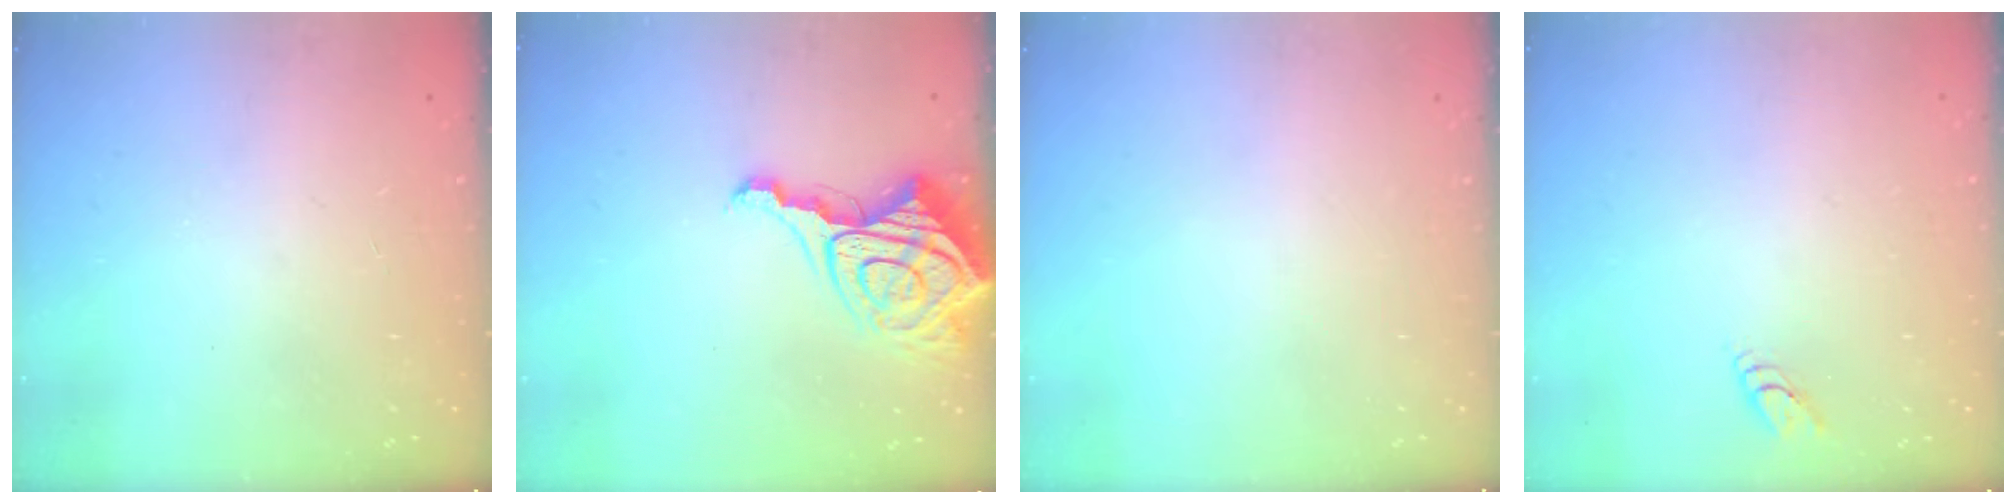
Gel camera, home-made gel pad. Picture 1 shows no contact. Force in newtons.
{"total": 12.9, "press": 12.9, "slide": 1.3}
{"total": 0.0}
{"total": 2.6, "press": 2.6, "slide": 0.3}